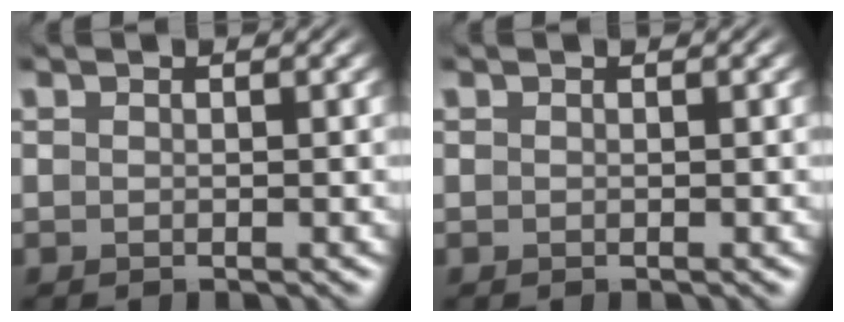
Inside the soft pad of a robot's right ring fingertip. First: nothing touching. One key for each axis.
{"total": 0.0}